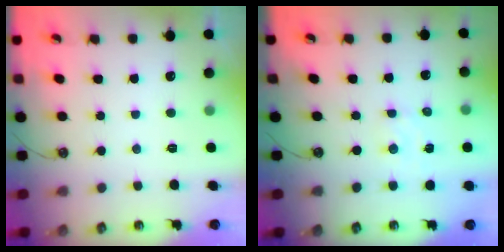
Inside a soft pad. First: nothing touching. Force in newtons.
{"total": 1.5, "press": 1.5, "slide": 0.2}